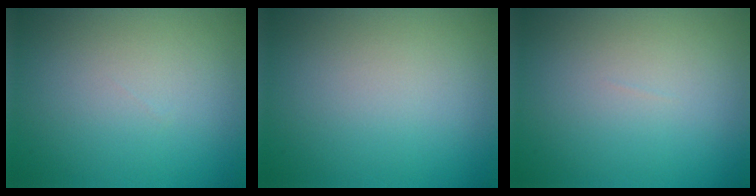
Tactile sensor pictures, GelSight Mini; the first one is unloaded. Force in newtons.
{"total": 0.0}
{"total": 0.0}